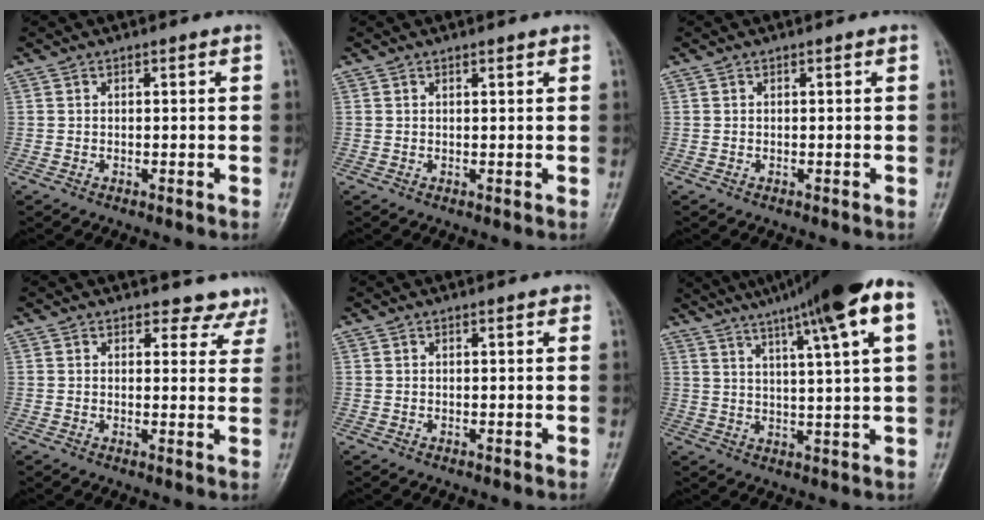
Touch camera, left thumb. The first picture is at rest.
{"total": 0.9, "force": [0.7, 0.2, 0.5], "torque": [-0.007, -0.003, 0.009]}
{"total": 0.0}
{"total": 6.1, "force": [5.4, 2.7, -0.2], "torque": [0.045, -0.030, 0.037]}
{"total": 0.7, "force": [0.5, 0.3, 0.5], "torque": [-0.006, -0.001, 0.003]}
{"total": 17.7, "force": [10.2, 0.8, 14.4], "torque": [-0.223, 0.006, 0.141]}